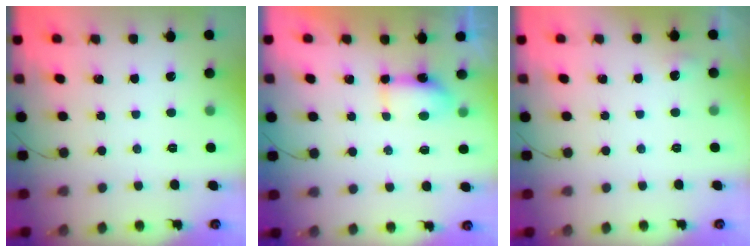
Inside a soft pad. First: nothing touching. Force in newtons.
{"total": 9.3, "press": 6.1, "slide": 7.1}
{"total": 3.7, "press": 3.4, "slide": 1.6}